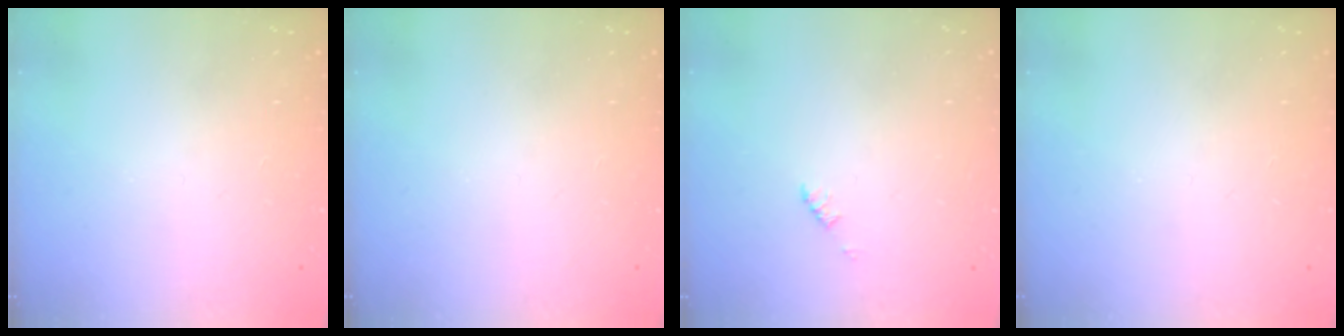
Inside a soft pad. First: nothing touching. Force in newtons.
{"total": 0.0}
{"total": 1.2, "press": 1.2, "slide": 0.2}
{"total": 0.0}